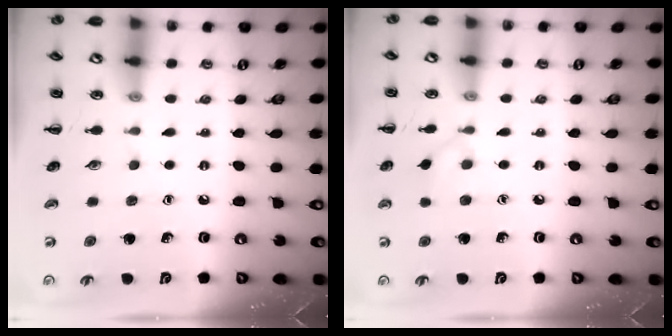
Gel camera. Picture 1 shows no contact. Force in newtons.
{"total": 4.7, "press": 4.3, "slide": 1.7}